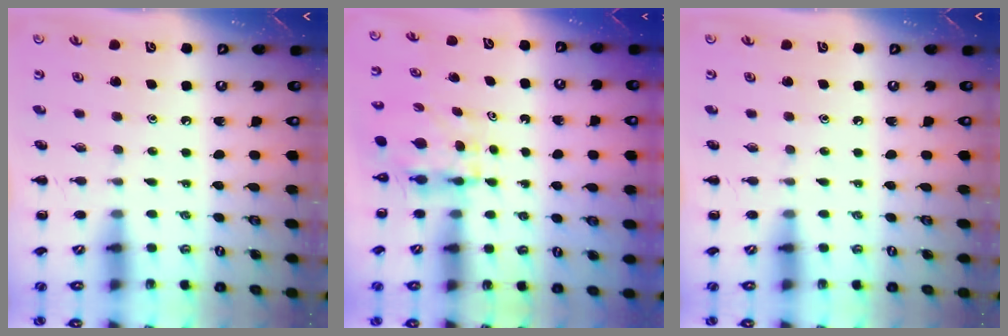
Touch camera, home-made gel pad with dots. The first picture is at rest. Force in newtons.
{"total": 3.9, "press": 3.9, "slide": 0.3}
{"total": 0.0}